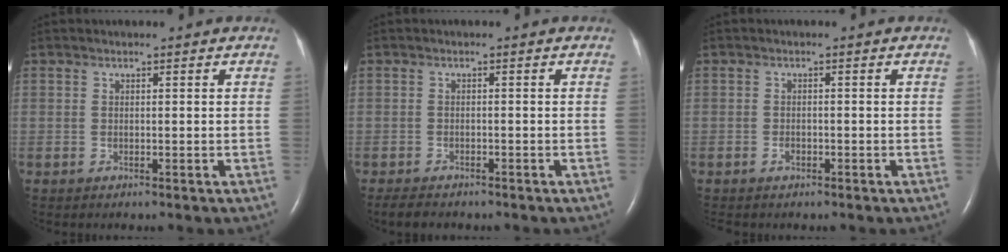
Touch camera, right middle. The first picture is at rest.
{"total": 3.3, "force": [-2.7, 1.1, 1.4], "torque": [-0.029, -0.008, -0.037]}
{"total": 1.2, "force": [-0.8, 0.7, 0.5], "torque": [-0.016, 0.001, -0.014]}